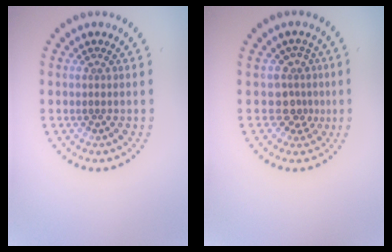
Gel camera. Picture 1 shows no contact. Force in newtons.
{"total": 2.4, "press": 1.8, "slide": 1.6}